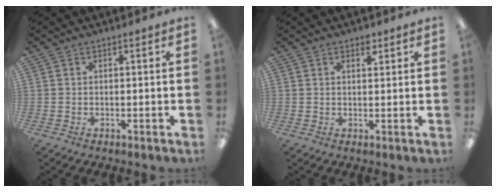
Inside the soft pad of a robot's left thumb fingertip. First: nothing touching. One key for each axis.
{"total": 2.3, "fx": 1.7, "fy": 1.1, "fz": 1.2, "tx": -0.011, "ty": -0.005, "tz": 0.026}